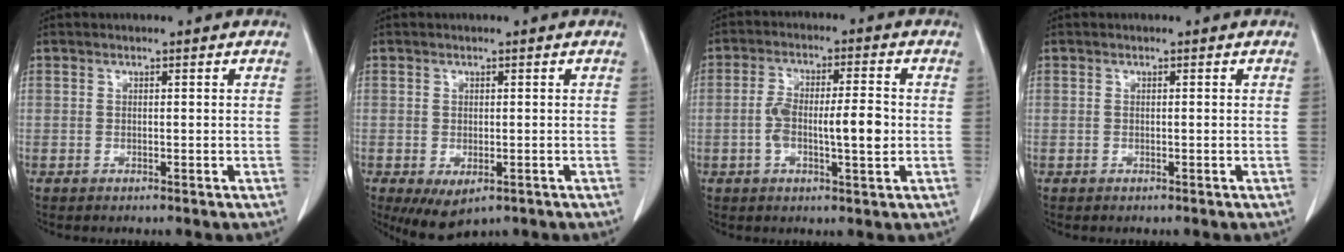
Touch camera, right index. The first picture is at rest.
{"total": 5.2, "force": [-2.6, 2.7, 3.6], "torque": [-0.054, -0.012, -0.032]}
{"total": 8.2, "force": [-1.0, 1.8, 8.0], "torque": [-0.144, 0.009, -0.018]}
{"total": 0.0}